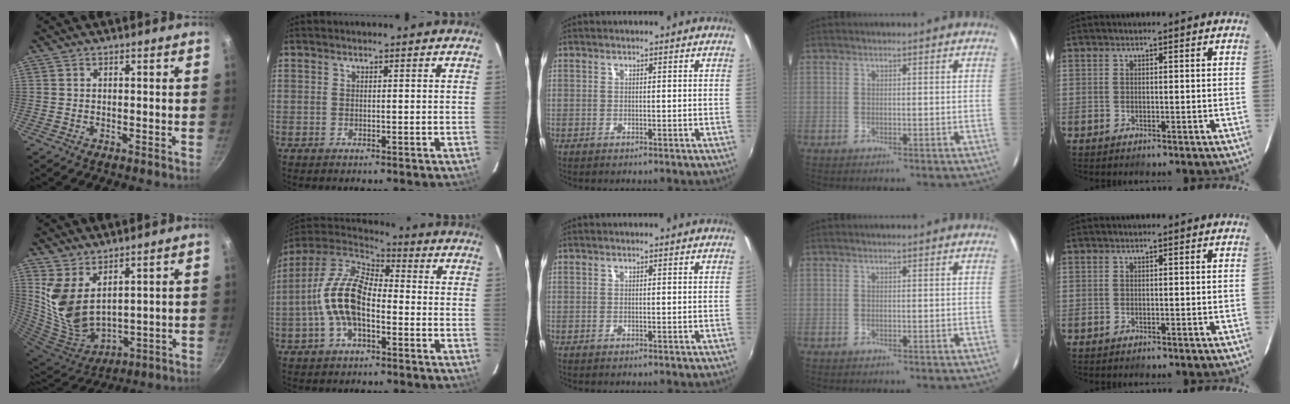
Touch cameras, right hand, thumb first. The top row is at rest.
{"thumb": {"total": 11.2, "force": [5.7, 5.8, 7.7], "torque": [-0.145, -0.064, 0.131]}, "index": {"total": 13.7, "force": [-3.0, 6.8, 11.5], "torque": [-0.237, 0.014, -0.062]}}